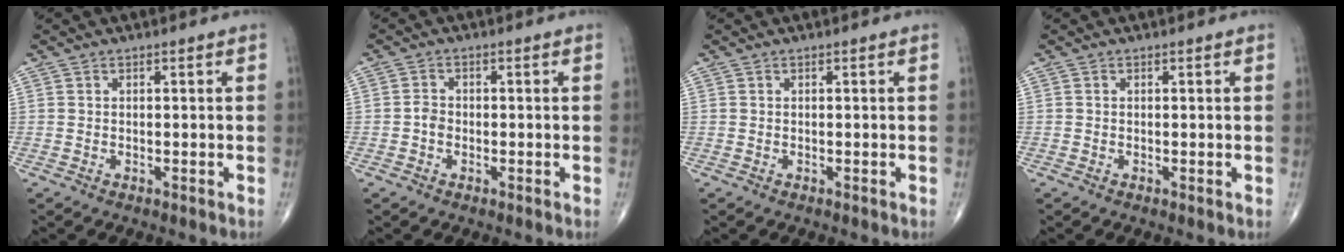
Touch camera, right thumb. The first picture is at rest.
{"total": 2.0, "force": [-0.6, 1.6, 1.1], "torque": [-0.011, 0.008, -0.014]}
{"total": 0.0}
{"total": 0.0}